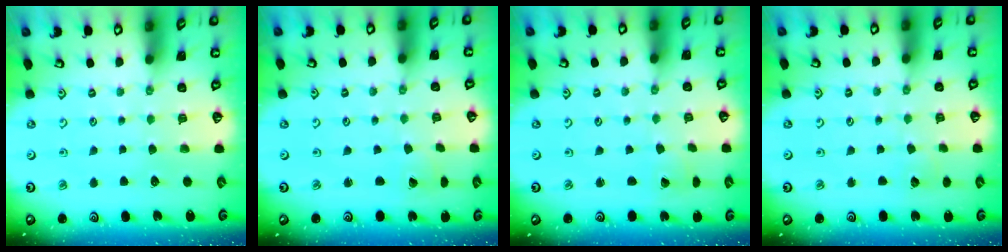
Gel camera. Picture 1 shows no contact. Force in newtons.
{"total": 2.6, "press": 2.6, "slide": 0.2}
{"total": 2.6, "press": 2.6, "slide": 0.2}
{"total": 4.0, "press": 4.0, "slide": 0.3}